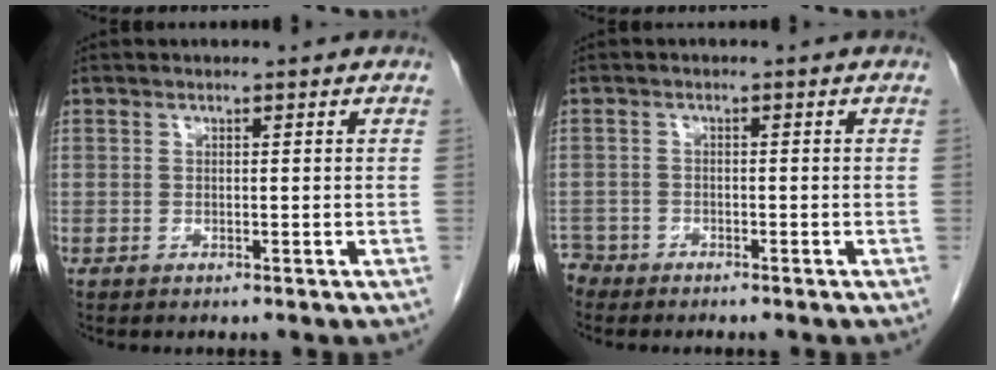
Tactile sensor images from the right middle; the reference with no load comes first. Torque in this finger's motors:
{"motor_torque": [-0.02, -0.06, -0.12, -0.10]}